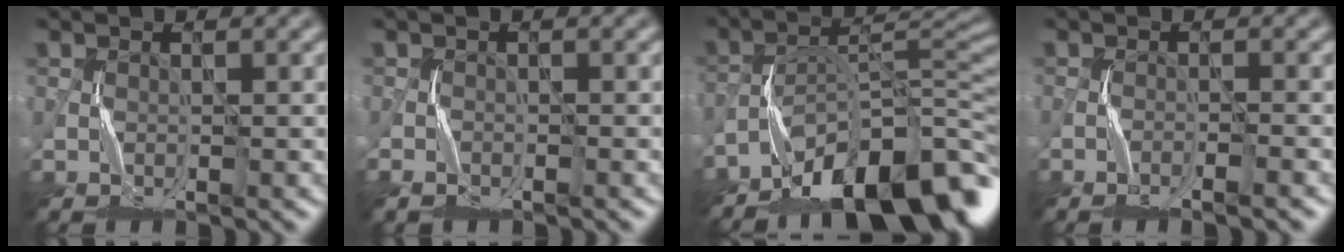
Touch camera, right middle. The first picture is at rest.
{"total": 0.9, "force": [-0.8, 0.5, -0.1], "torque": [0.005, -0.002, -0.018]}
{"total": 13.1, "force": [-9.5, 4.0, 8.0], "torque": [-0.122, 0.014, -0.164]}
{"total": 2.0, "force": [-1.6, 0.1, 1.1], "torque": [-0.017, 0.000, -0.033]}